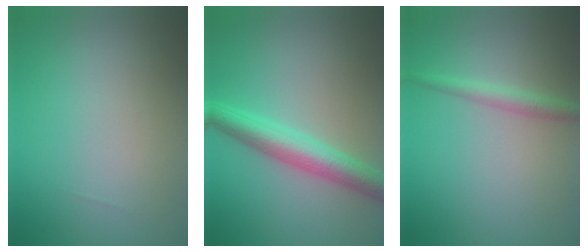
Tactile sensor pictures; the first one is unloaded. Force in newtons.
{"total": 5.0, "press": 5.0, "slide": 0.1}
{"total": 1.8, "press": 1.8, "slide": 0.0}